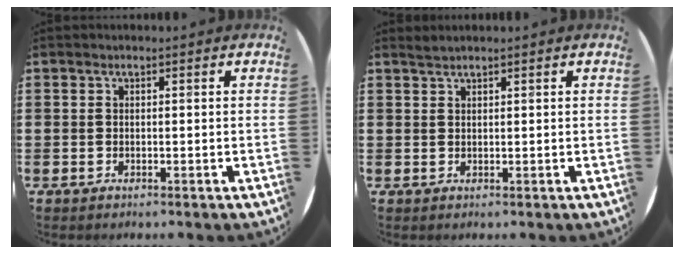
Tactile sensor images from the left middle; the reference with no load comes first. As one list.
[{"total": 0.8, "force": [0.8, -0.2, 0.1], "torque": [-0.002, -0.002, 0.017]}]